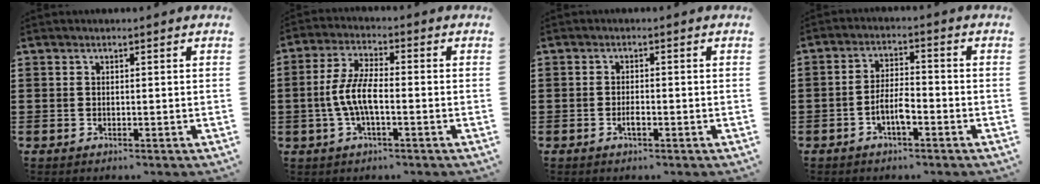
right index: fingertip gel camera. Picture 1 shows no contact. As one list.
[{"total": 6.2, "force": [-1.5, 2.0, 5.7], "torque": [-0.135, -0.008, -0.035]}, {"total": 1.7, "force": [-0.7, 0.4, 1.4], "torque": [-0.027, -0.001, -0.012]}, {"total": 4.9, "force": [-2.1, 1.6, 4.1], "torque": [-0.092, 0.003, -0.044]}]